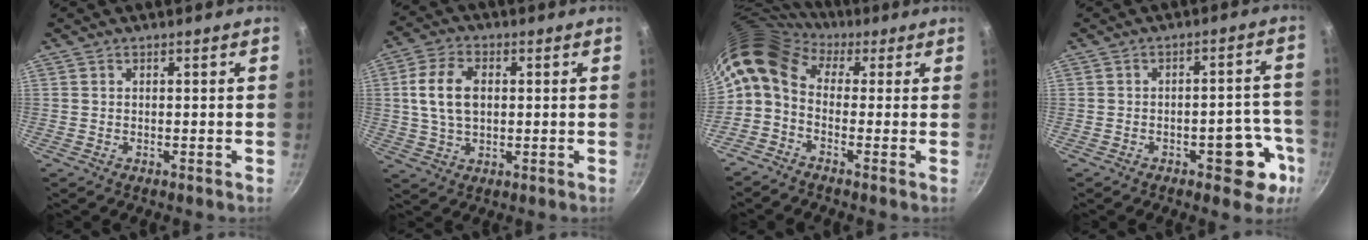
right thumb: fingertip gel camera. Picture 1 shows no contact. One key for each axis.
{"total": 9.5, "fx": 1.3, "fy": 6.1, "fz": 7.2, "tx": -0.130, "ty": 0.012, "tz": 0.021}
{"total": 10.5, "fx": 1.9, "fy": 7.2, "fz": 7.4, "tx": -0.141, "ty": 0.027, "tz": 0.012}
{"total": 9.3, "fx": -4.2, "fy": 4.7, "fz": 6.8, "tx": -0.032, "ty": 0.039, "tz": -0.046}